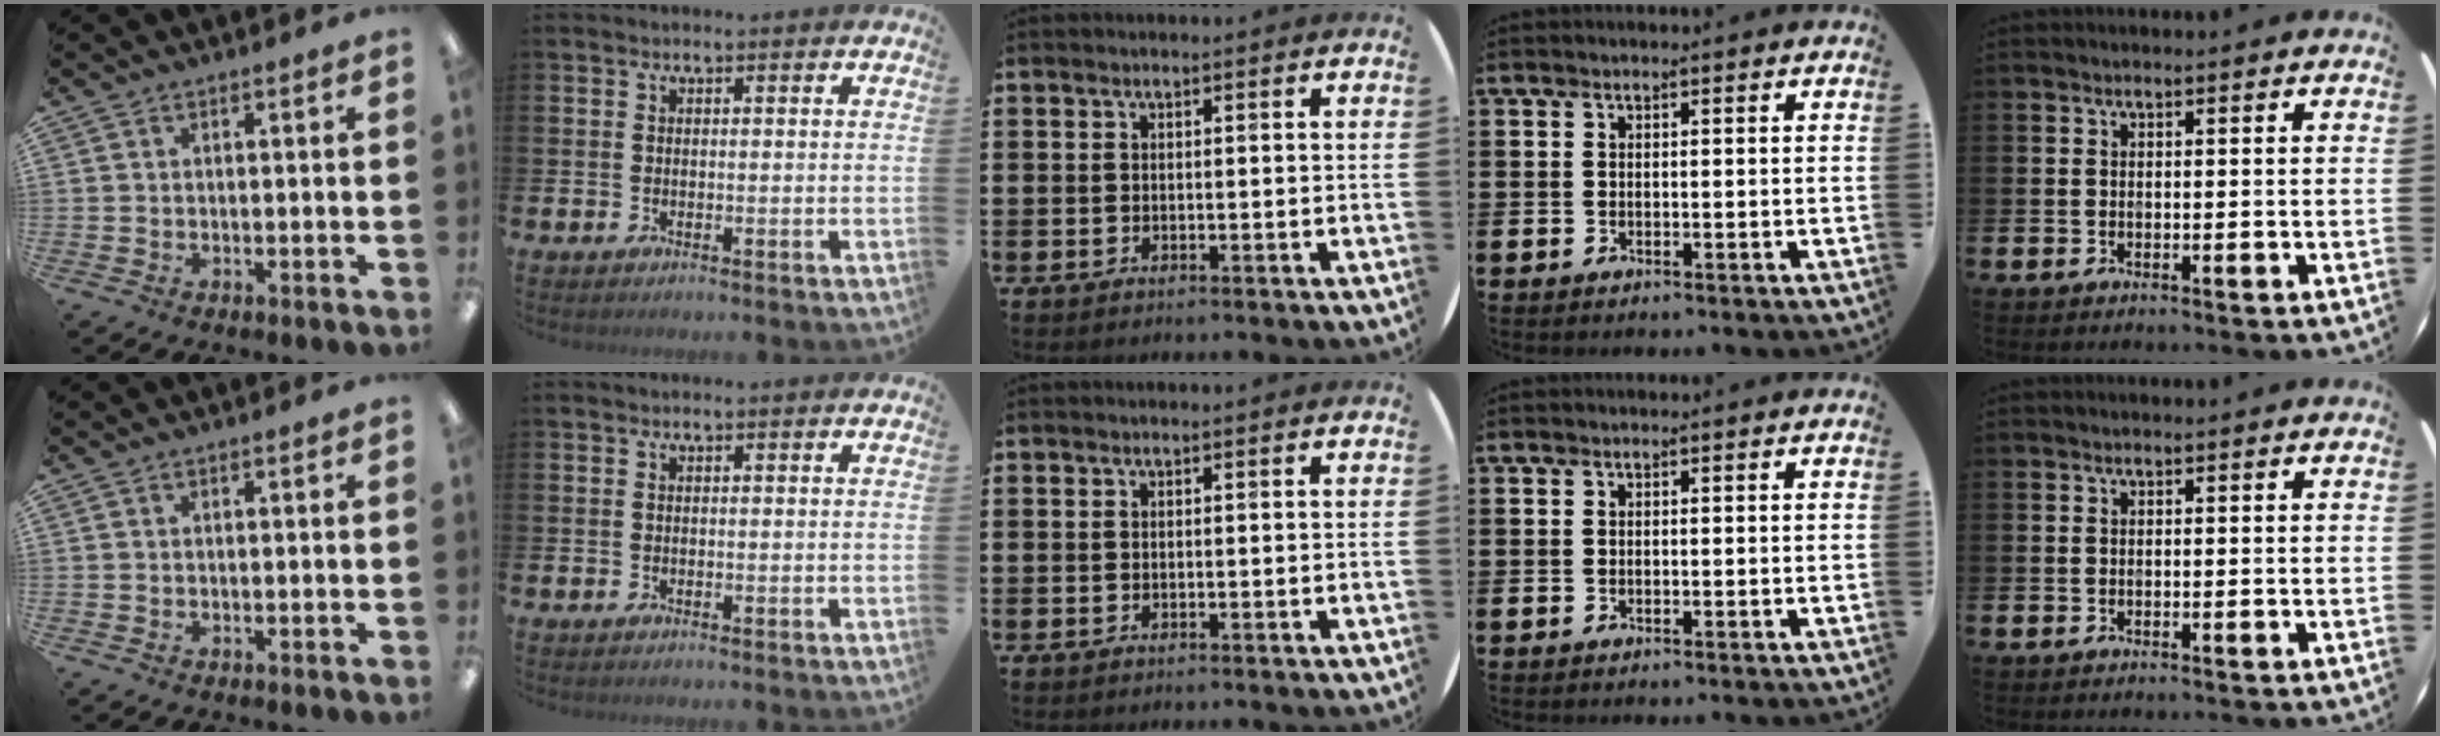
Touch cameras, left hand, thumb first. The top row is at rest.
{}